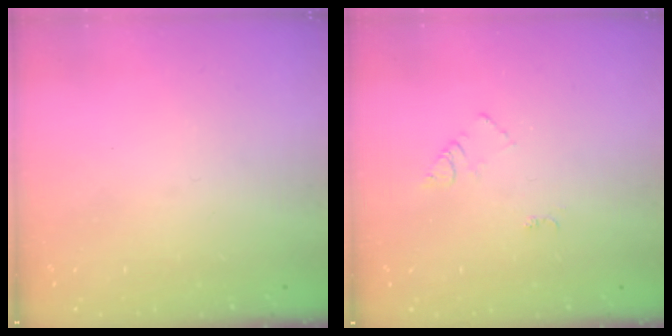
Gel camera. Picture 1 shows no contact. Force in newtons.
{"total": 4.4, "press": 4.4, "slide": 0.5}